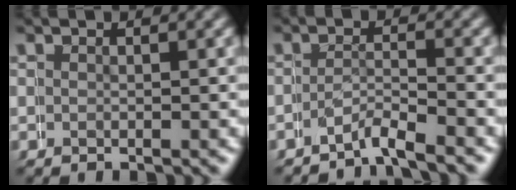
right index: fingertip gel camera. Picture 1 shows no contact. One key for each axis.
{"total": 2.2, "fx": -2.0, "fy": -0.4, "fz": -0.8, "tx": 0.010, "ty": -0.008, "tz": -0.035}